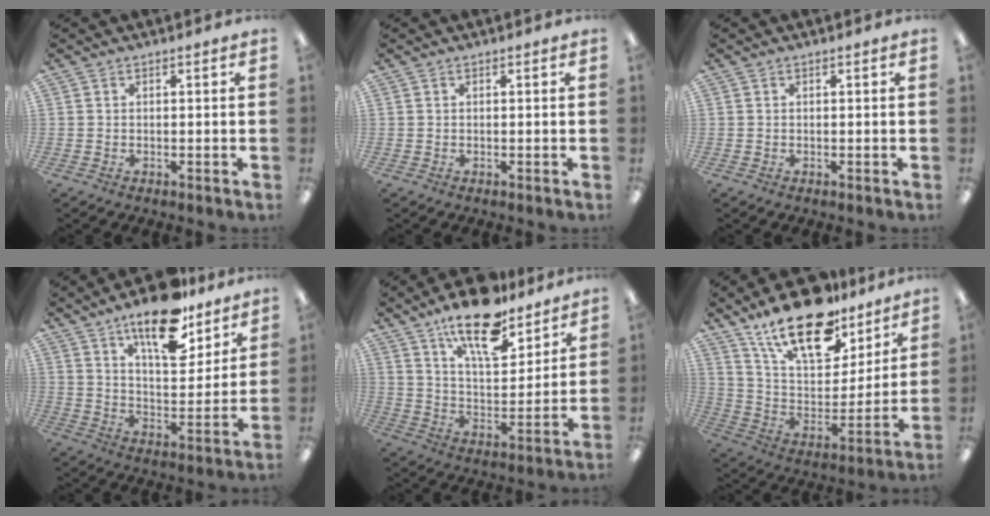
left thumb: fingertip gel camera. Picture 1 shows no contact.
{"total": 0.0}
{"total": 0.0}
{"total": 17.4, "force": [12.4, 7.0, 10.1], "torque": [-0.148, -0.070, 0.208]}
{"total": 16.9, "force": [12.8, 6.1, 9.2], "torque": [-0.148, -0.072, 0.217]}
{"total": 22.0, "force": [15.6, 9.8, 12.0], "torque": [-0.209, -0.092, 0.276]}